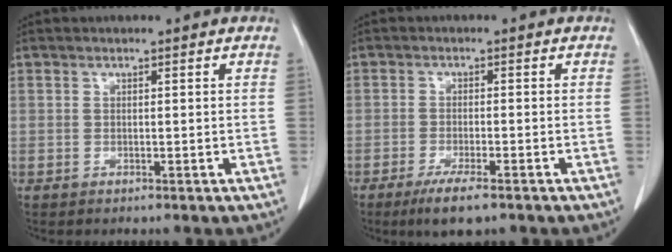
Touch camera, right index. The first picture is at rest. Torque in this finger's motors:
{"motor_torque": [0.24, -0.31, 0.29, 0.09]}